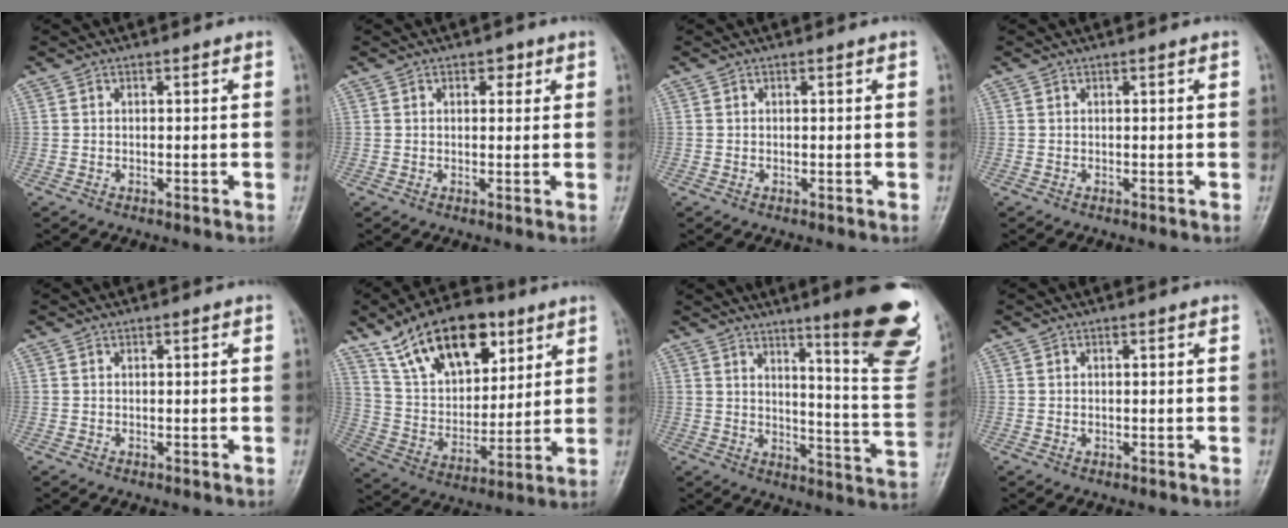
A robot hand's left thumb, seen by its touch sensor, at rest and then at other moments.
{"total": 2.1, "force": [1.0, 1.4, 1.2], "torque": [0.000, 0.000, 0.009]}
{"total": 0.0}
{"total": 0.0}
{"total": 0.0}
{"total": 20.1, "force": [11.6, 10.8, 12.4], "torque": [-0.161, -0.038, 0.208]}
{"total": 21.6, "force": [12.9, 3.2, 17.0], "torque": [-0.187, -0.079, 0.171]}
{"total": 0.5, "force": [0.0, 0.4, 0.4], "torque": [-0.005, 0.000, 0.001]}